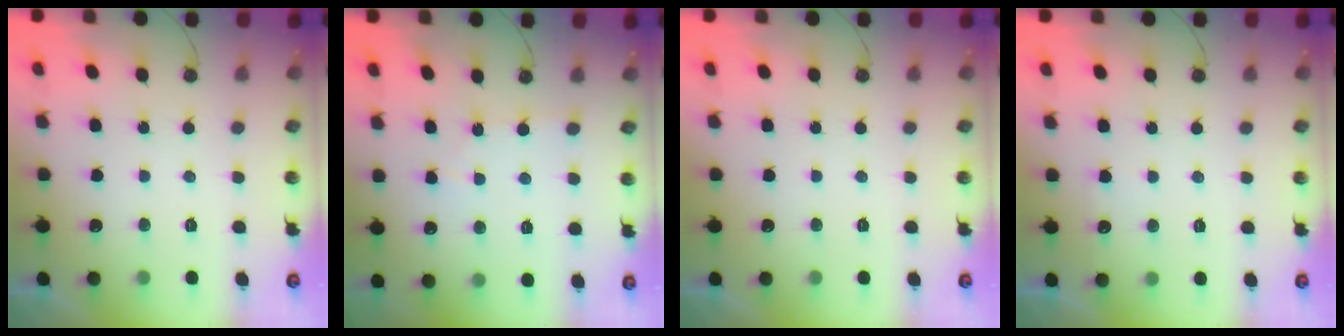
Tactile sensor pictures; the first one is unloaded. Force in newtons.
{"total": 2.8, "press": 2.7, "slide": 0.4}
{"total": 0.0}
{"total": 3.3, "press": 3.2, "slide": 0.5}